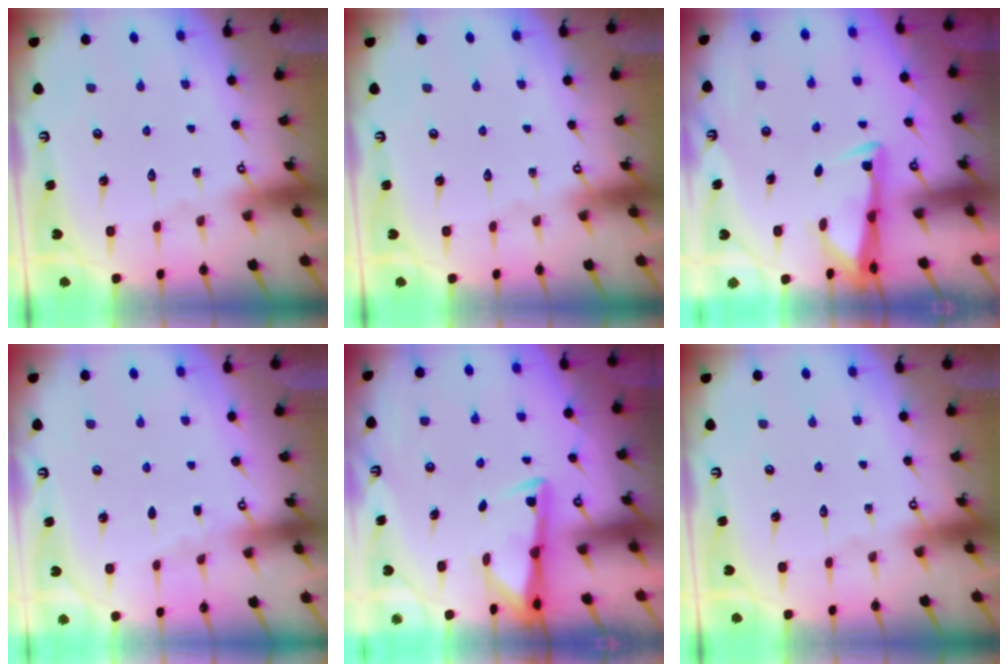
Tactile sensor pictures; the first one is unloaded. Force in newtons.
{"total": 0.0}
{"total": 3.1, "press": 2.9, "slide": 0.9}
{"total": 2.3, "press": 2.3, "slide": 0.3}
{"total": 2.8, "press": 2.7, "slide": 0.6}
{"total": 0.0}